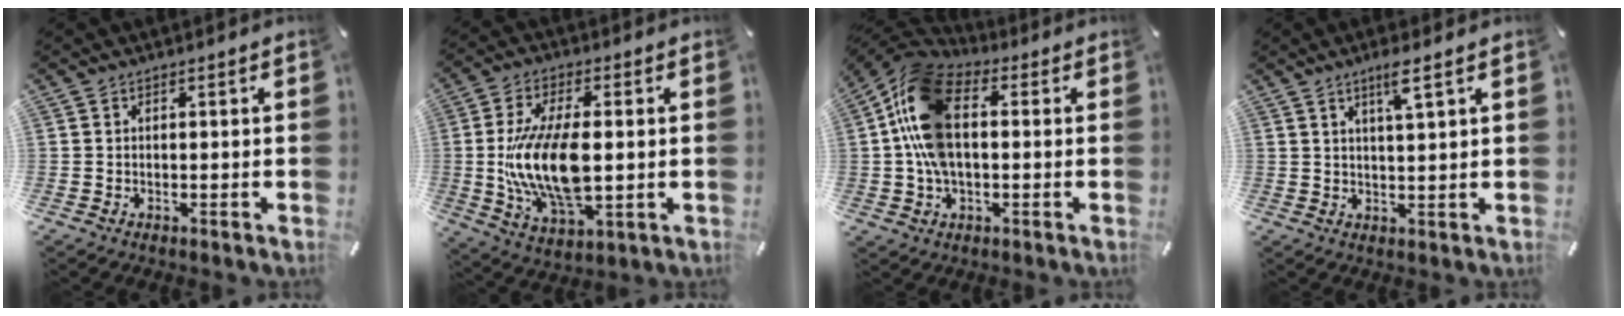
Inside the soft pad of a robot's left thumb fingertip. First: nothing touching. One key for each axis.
{"total": 17.1, "fx": -0.1, "fy": 8.5, "fz": 14.9, "tx": -0.323, "ty": -0.014, "tz": -0.004}
{"total": 15.9, "fx": 1.1, "fy": 10.2, "fz": 12.2, "tx": -0.271, "ty": 0.008, "tz": 0.021}
{"total": 4.8, "fx": 2.9, "fy": 0.3, "fz": 3.8, "tx": -0.073, "ty": -0.003, "tz": 0.046}